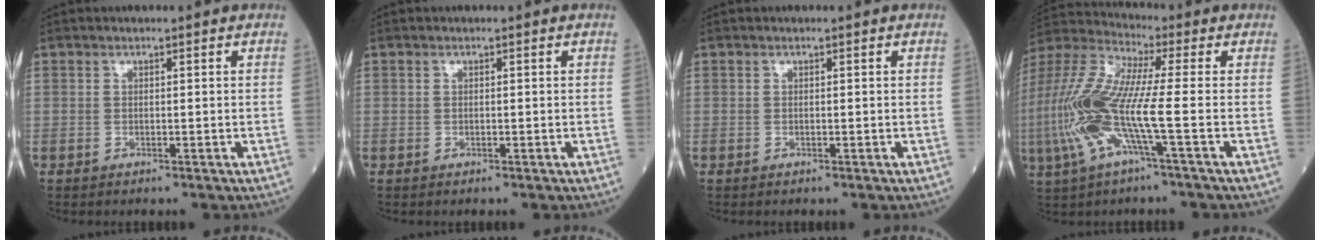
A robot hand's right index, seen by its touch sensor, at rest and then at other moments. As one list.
[{"total": 0.0}, {"total": 0.0}, {"total": 15.0, "force": [-3.3, 1.3, 14.6], "torque": [-0.332, -0.002, -0.075]}]